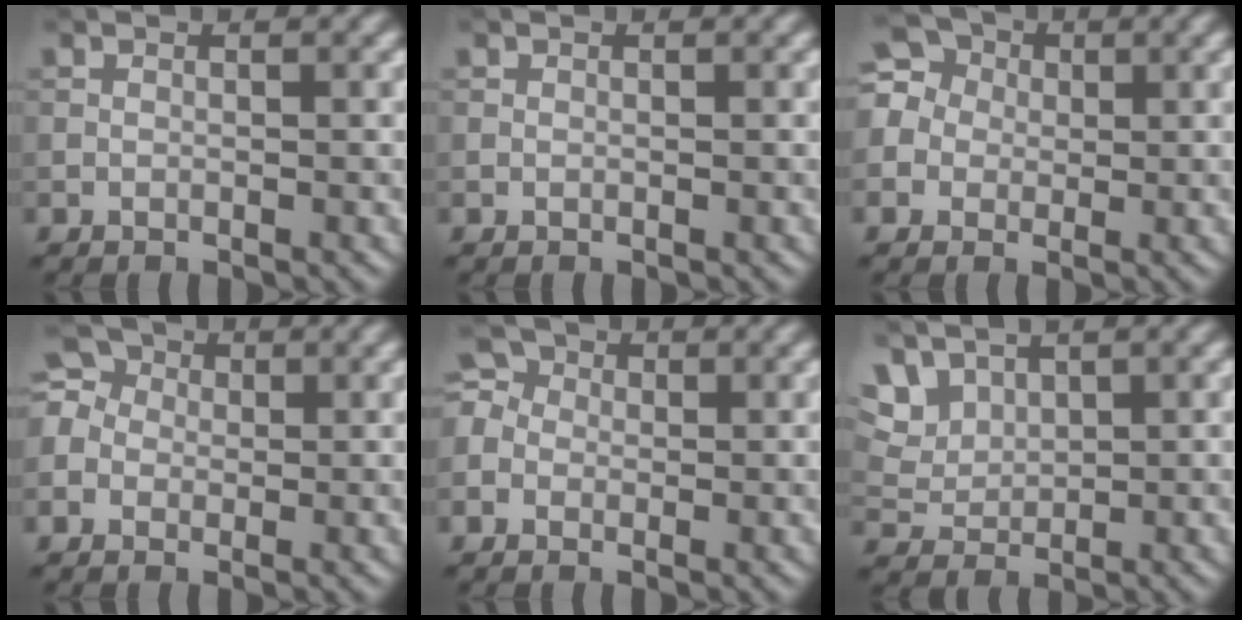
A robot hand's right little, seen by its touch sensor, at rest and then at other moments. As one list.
[{"total": 0.0}, {"total": 6.0, "force": [0.9, 5.4, 2.5], "torque": [-0.056, 0.041, -0.018]}, {"total": 3.9, "force": [0.0, 3.5, 1.6], "torque": [-0.028, 0.023, -0.016]}, {"total": 3.1, "force": [-0.2, 2.9, 1.2], "torque": [-0.018, 0.018, -0.016]}, {"total": 4.2, "force": [2.8, 2.4, 1.9], "torque": [-0.050, 0.001, 0.062]}]